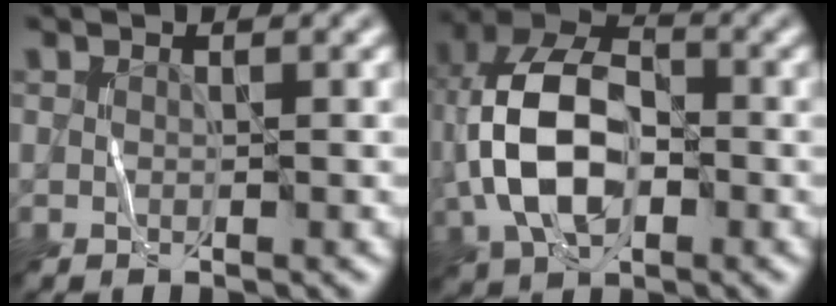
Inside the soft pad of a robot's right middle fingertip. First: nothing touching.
{"total": 9.5, "force": [-1.4, 5.7, 7.4], "torque": [-0.166, 0.016, -0.032]}